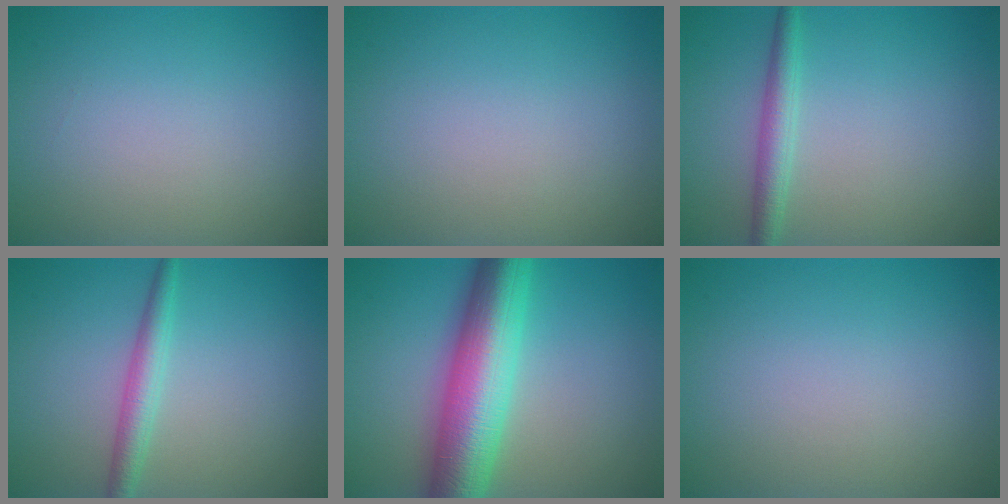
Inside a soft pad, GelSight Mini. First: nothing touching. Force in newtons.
{"total": 0.0}
{"total": 2.4, "press": 2.4, "slide": 0.0}
{"total": 2.4, "press": 2.4, "slide": 0.1}
{"total": 10.2, "press": 10.2, "slide": 0.1}
{"total": 0.0}